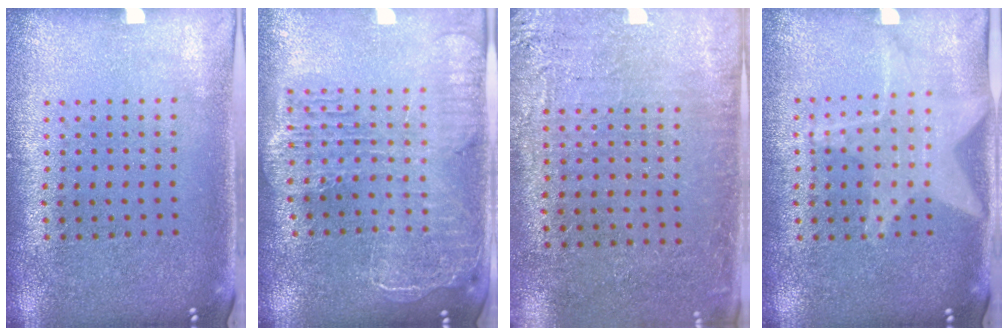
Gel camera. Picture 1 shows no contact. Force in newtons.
{"total": 2.4, "press": 2.1, "slide": 1.1}
{"total": 2.8, "press": 2.6, "slide": 1.1}
{"total": 1.6, "press": 1.5, "slide": 0.6}